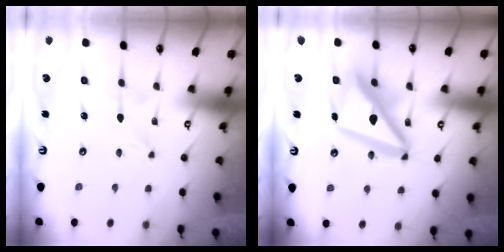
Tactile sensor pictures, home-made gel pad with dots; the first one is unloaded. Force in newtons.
{"total": 15.7, "press": 15.6, "slide": 1.2}